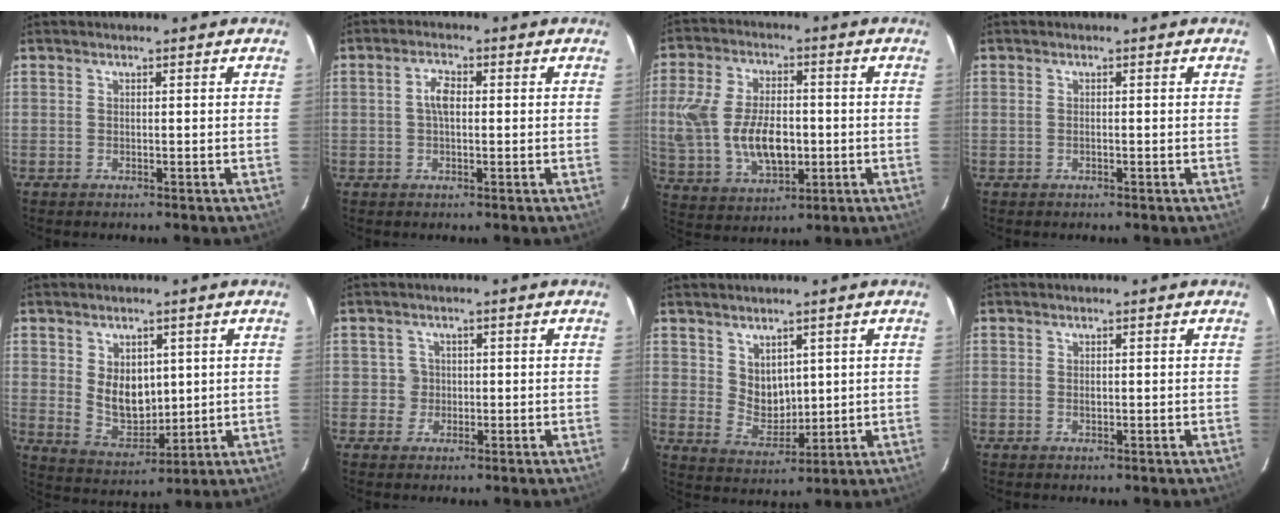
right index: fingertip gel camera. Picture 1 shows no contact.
{"total": 3.2, "force": [0.2, 1.6, 2.8], "torque": [-0.055, 0.009, 0.004]}
{"total": 15.3, "force": [-1.3, 8.8, 12.4], "torque": [-0.259, -0.002, -0.011]}
{"total": 0.6, "force": [-0.1, 0.4, 0.4], "torque": [-0.009, 0.000, -0.003]}
{"total": 8.8, "force": [1.9, 6.2, 6.0], "torque": [-0.108, -0.007, 0.055]}
{"total": 2.7, "force": [0.0, 2.7, -0.1], "torque": [0.011, 0.015, 0.003]}
{"total": 5.9, "force": [2.7, 4.4, 2.9], "torque": [-0.046, -0.002, 0.064]}
{"total": 0.9, "force": [0.1, 0.7, 0.7], "torque": [-0.011, 0.001, 0.003]}